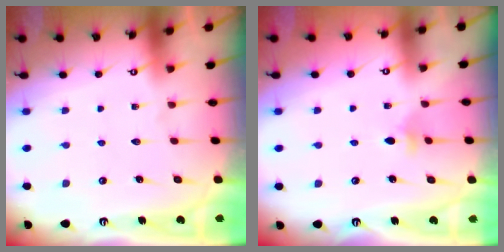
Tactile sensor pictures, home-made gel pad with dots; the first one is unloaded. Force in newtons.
{"total": 4.0, "press": 3.9, "slide": 1.0}